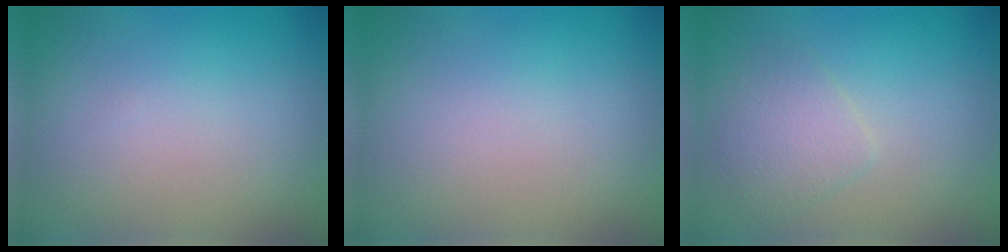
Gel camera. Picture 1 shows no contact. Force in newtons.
{"total": 0.0}
{"total": 2.4, "press": 2.4, "slide": 0.1}